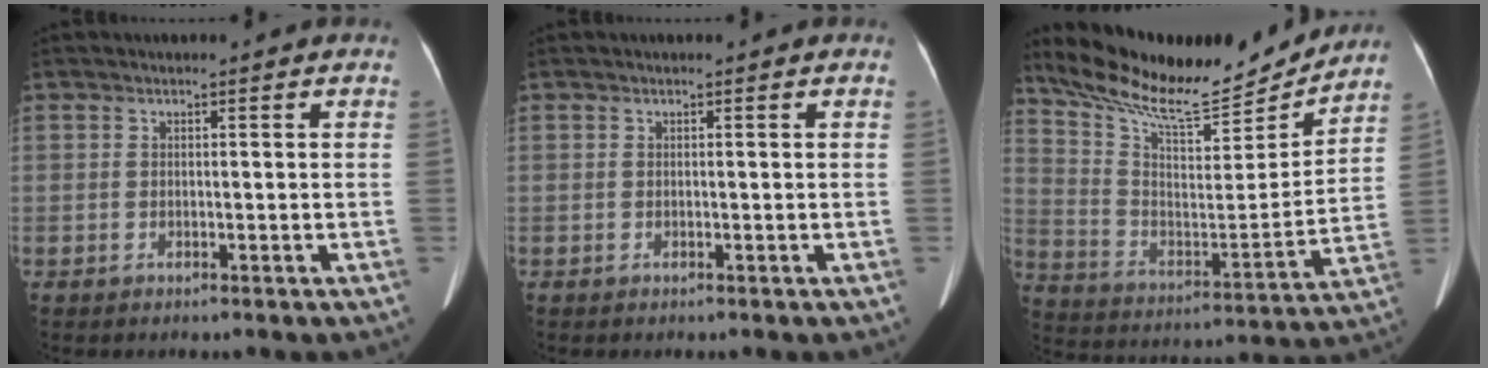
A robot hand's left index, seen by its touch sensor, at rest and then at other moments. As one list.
[{"total": 0.0}, {"total": 20.7, "force": [19.0, 3.6, 7.4], "torque": [-0.139, -0.016, 0.304]}]